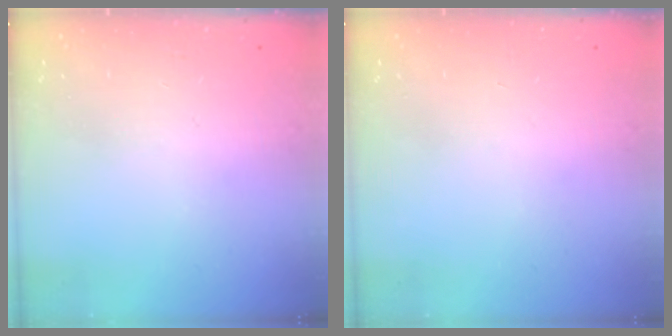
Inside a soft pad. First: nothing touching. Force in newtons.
{"total": 0.0}